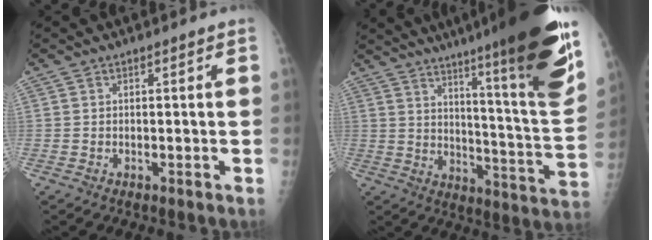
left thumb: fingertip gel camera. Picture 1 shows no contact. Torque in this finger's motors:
{"motor_torque": [3.55, 1.46, 1.71, -1.06, 0.44]}